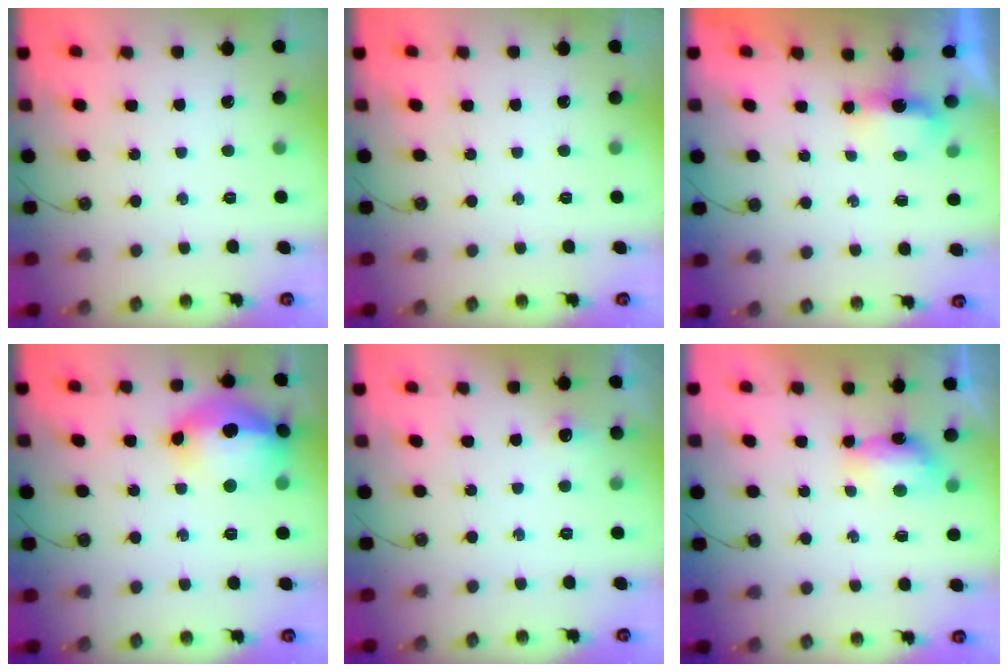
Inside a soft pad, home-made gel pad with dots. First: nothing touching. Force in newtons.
{"total": 0.0}
{"total": 3.9, "press": 3.8, "slide": 0.8}
{"total": 20.0, "press": 18.6, "slide": 7.3}
{"total": 5.7, "press": 5.6, "slide": 1.1}
{"total": 6.0, "press": 5.9, "slide": 0.7}